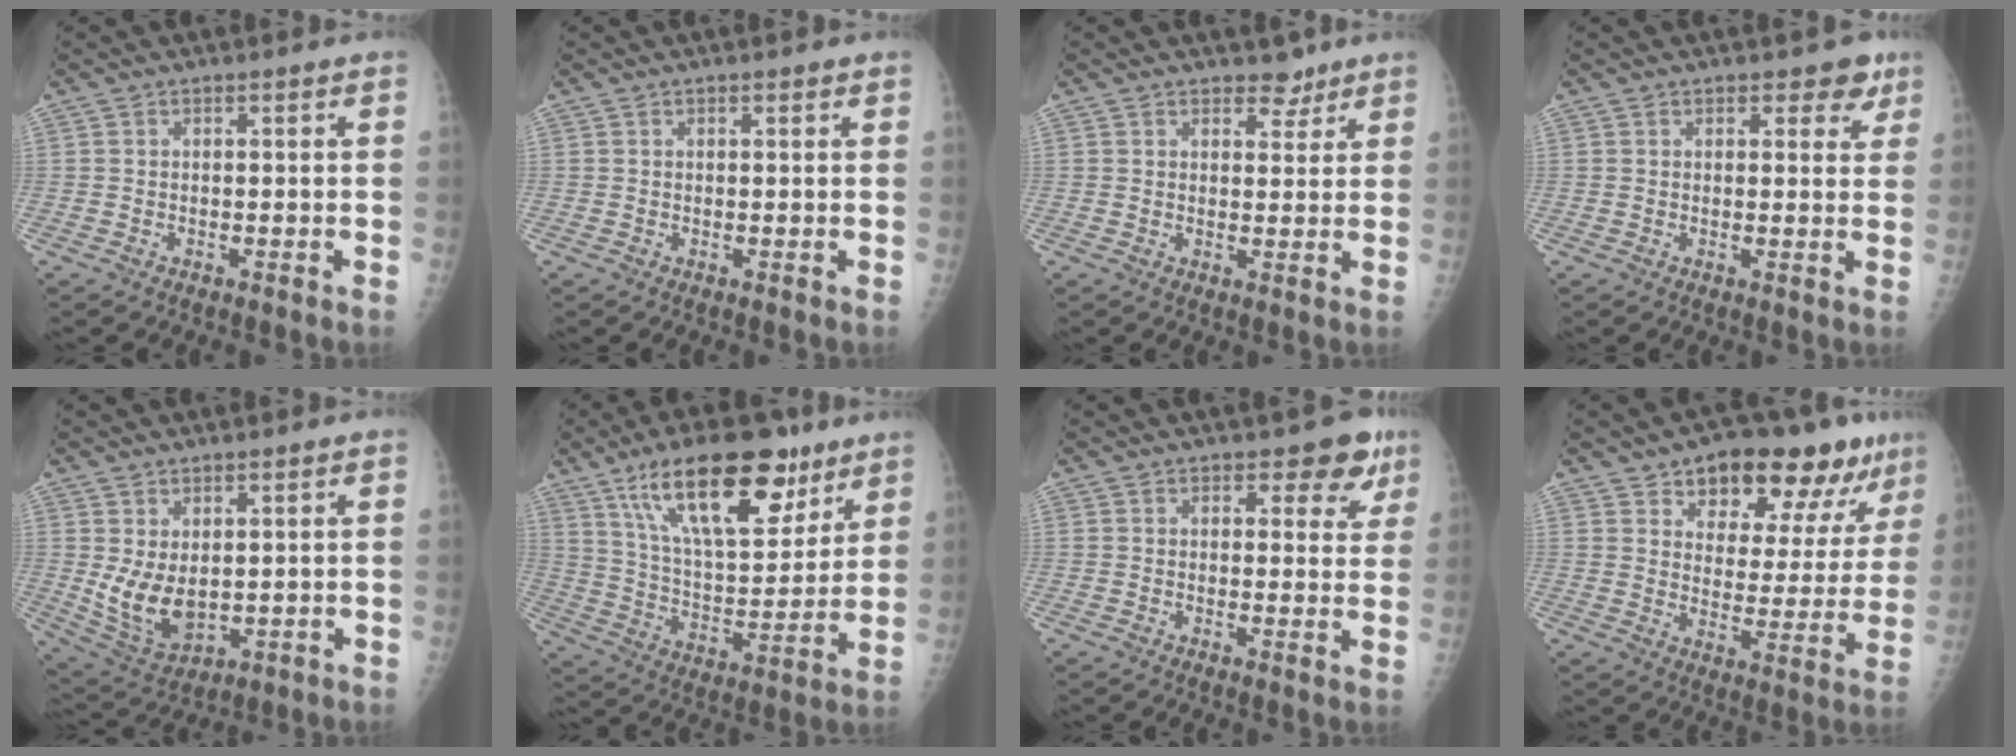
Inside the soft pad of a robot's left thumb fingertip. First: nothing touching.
{"total": 0.6, "force": [0.4, 0.2, 0.4], "torque": [-0.007, -0.001, 0.005]}
{"total": 3.4, "force": [2.6, 1.9, 0.9], "torque": [0.010, -0.017, 0.037]}
{"total": 4.2, "force": [2.7, 2.4, 2.1], "torque": [0.009, -0.010, 0.028]}
{"total": 8.7, "force": [1.2, 5.2, 6.9], "torque": [-0.114, -0.023, 0.045]}
{"total": 23.7, "force": [13.6, 8.9, 17.2], "torque": [-0.271, -0.037, 0.243]}
{"total": 6.3, "force": [4.1, 3.2, 3.5], "torque": [-0.002, -0.019, 0.047]}
{"total": 17.7, "force": [11.9, 8.0, 10.4], "torque": [-0.090, -0.049, 0.170]}